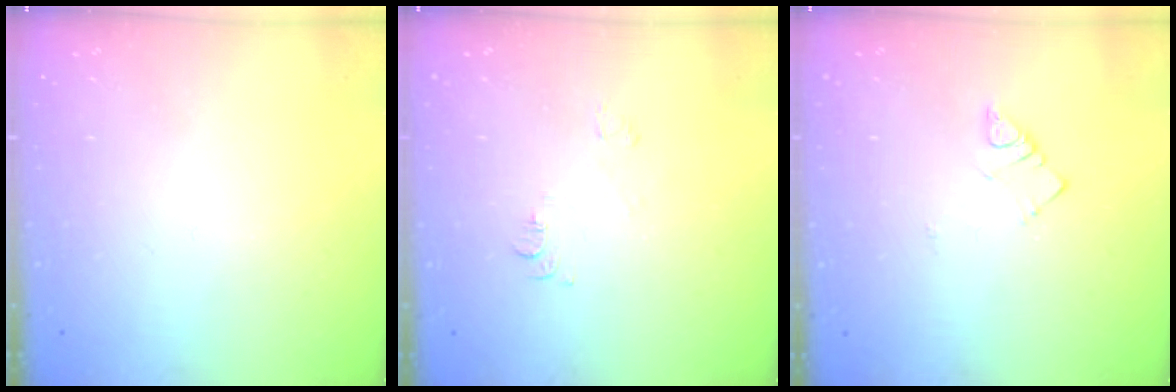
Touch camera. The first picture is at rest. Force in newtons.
{"total": 5.3, "press": 5.2, "slide": 0.7}
{"total": 3.2, "press": 3.1, "slide": 0.5}